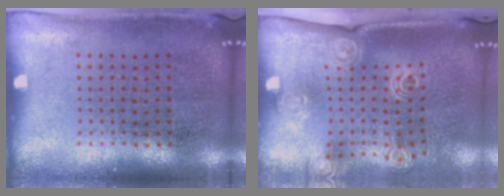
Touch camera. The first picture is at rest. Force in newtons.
{"total": 2.0, "press": 1.6, "slide": 1.2}